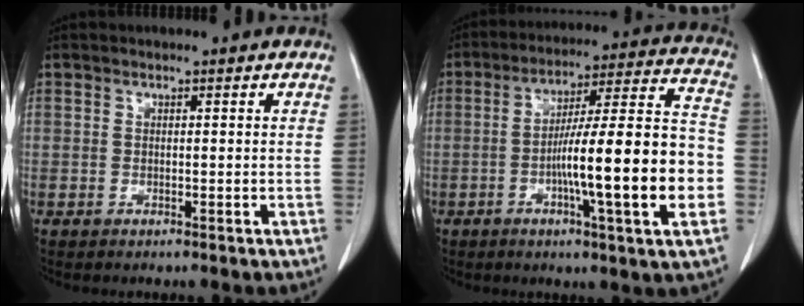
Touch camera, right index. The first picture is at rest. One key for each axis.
{"total": 19.2, "fx": -4.4, "fy": 0.7, "fz": 18.7, "tx": -0.269, "ty": 0.014, "tz": -0.066}